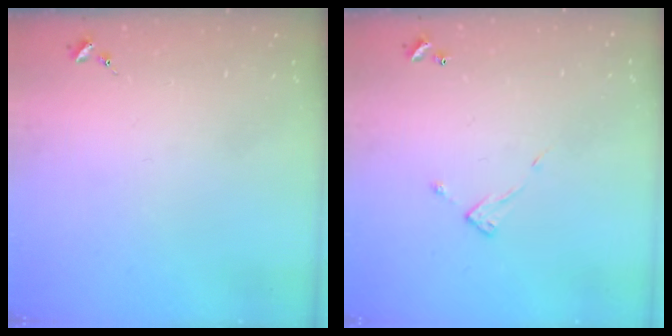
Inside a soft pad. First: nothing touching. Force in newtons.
{"total": 4.7, "press": 4.7, "slide": 0.3}